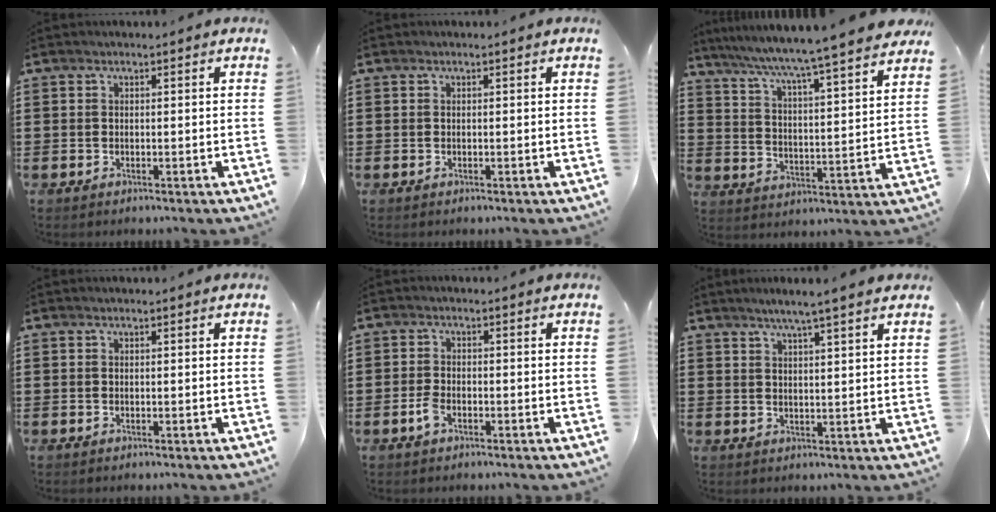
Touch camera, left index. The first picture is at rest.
{"total": 0.0}
{"total": 6.0, "force": [5.2, -1.3, 2.5], "torque": [-0.072, -0.052, 0.079]}
{"total": 0.0}
{"total": 2.5, "force": [-1.1, 1.1, 1.9], "torque": [-0.058, -0.005, -0.027]}
{"total": 3.8, "force": [3.1, -0.7, 2.1], "torque": [-0.049, -0.008, 0.052]}